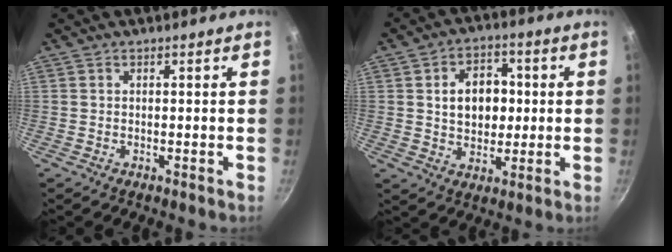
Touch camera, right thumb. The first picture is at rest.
{"total": 10.3, "force": [1.2, 7.6, 6.8], "torque": [-0.070, 0.007, 0.018]}